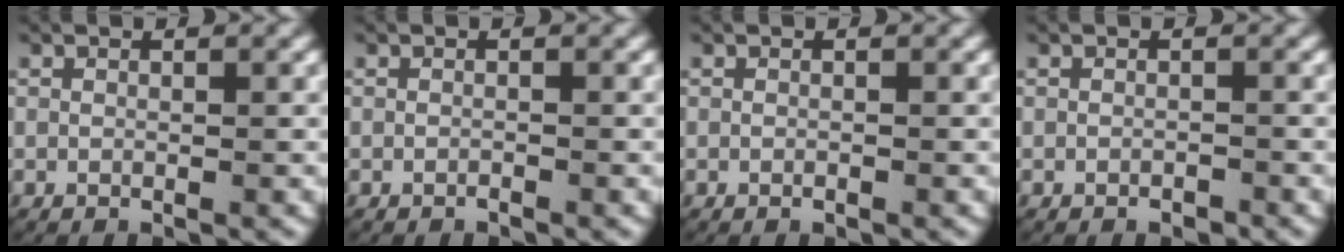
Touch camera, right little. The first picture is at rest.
{"total": 0.0}
{"total": 0.0}
{"total": 0.9, "force": [-0.8, 0.3, 0.1], "torque": [0.000, -0.001, -0.012]}